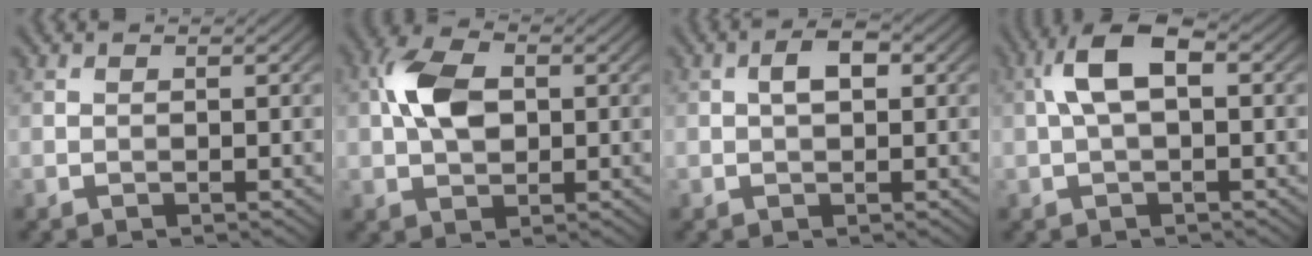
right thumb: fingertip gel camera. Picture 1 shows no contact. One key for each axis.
{"total": 7.1, "fx": 1.0, "fy": 4.5, "fz": 5.5, "tx": -0.119, "ty": 0.013, "tz": 0.010}
{"total": 2.8, "fx": 0.5, "fy": 1.4, "fz": 2.4, "tx": -0.039, "ty": 0.007, "tz": 0.006}
{"total": 6.2, "fx": 0.9, "fy": 2.7, "fz": 5.6, "tx": -0.118, "ty": 0.021, "tz": 0.010}